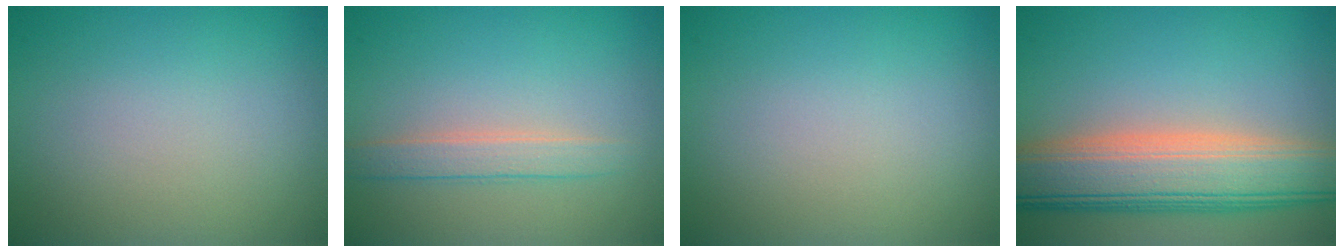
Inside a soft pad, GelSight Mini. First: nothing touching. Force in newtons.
{"total": 2.1, "press": 2.1, "slide": 0.1}
{"total": 0.0}
{"total": 9.3, "press": 9.3, "slide": 0.9}